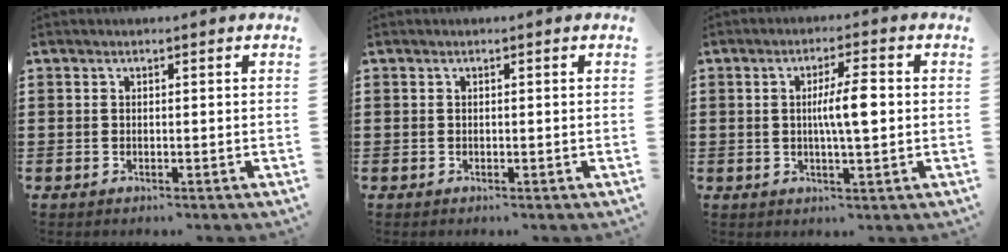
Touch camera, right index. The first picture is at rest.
{"total": 0.0}
{"total": 6.2, "force": [0.3, 1.1, 6.1], "torque": [-0.117, 0.000, -0.001]}